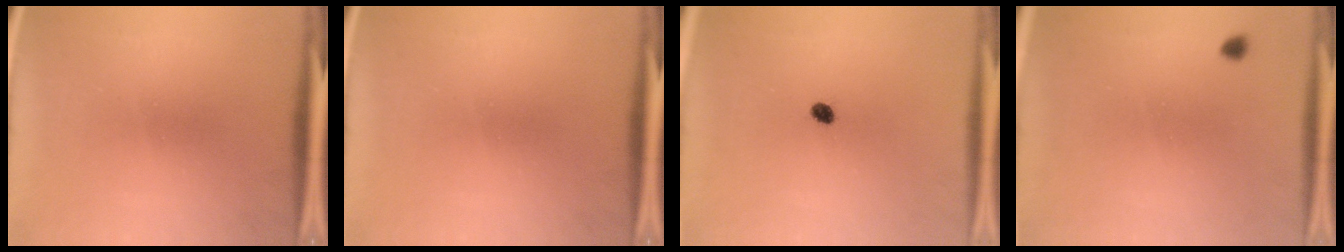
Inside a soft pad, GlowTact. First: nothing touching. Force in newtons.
{"total": 0.0}
{"total": 1.7}
{"total": 0.9}